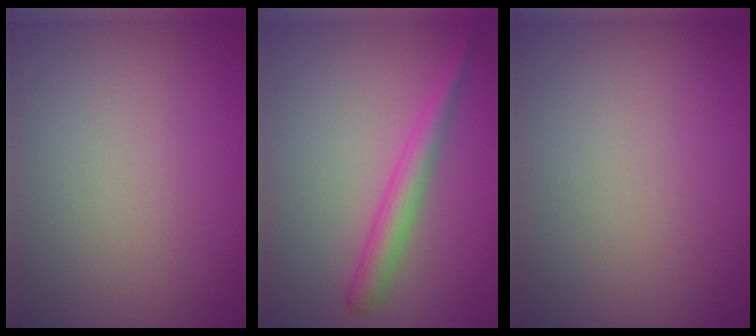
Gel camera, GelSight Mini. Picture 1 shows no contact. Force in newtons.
{"total": 2.8, "press": 2.8, "slide": 0.1}
{"total": 0.0}